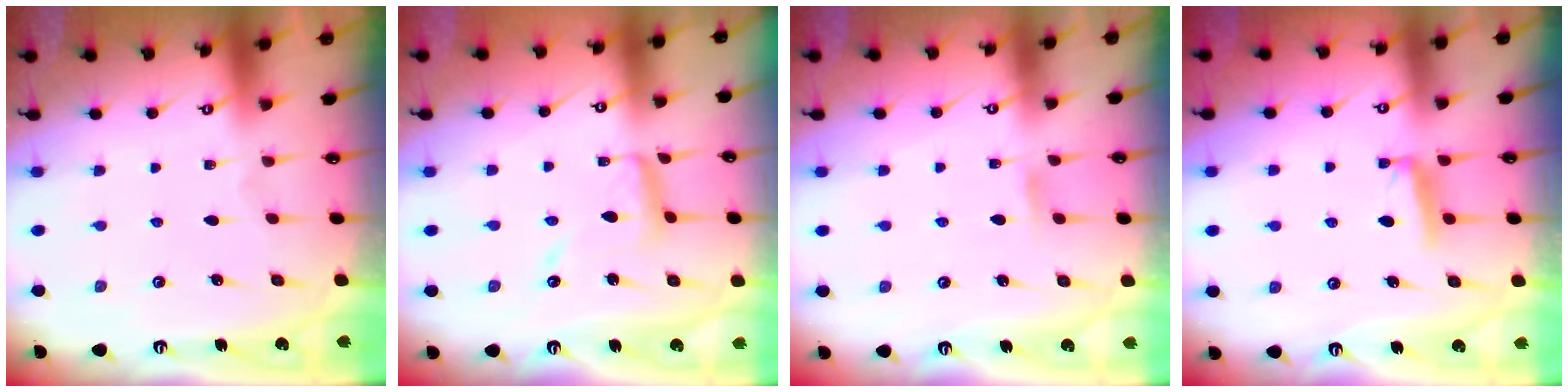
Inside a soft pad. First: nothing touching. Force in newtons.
{"total": 9.4, "press": 9.4, "slide": 0.7}
{"total": 4.2, "press": 4.2, "slide": 0.3}
{"total": 5.5, "press": 5.4, "slide": 0.7}